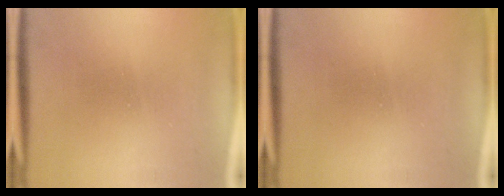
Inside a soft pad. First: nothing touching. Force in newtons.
{"total": 0.0}